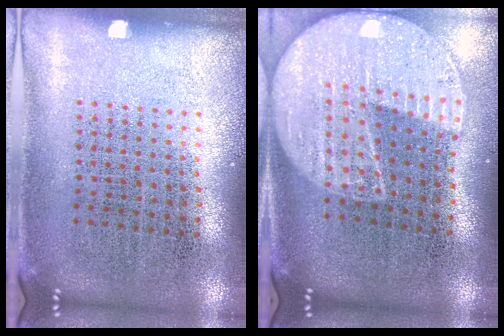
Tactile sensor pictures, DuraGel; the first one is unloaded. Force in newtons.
{"total": 2.2, "press": 1.9, "slide": 1.1}